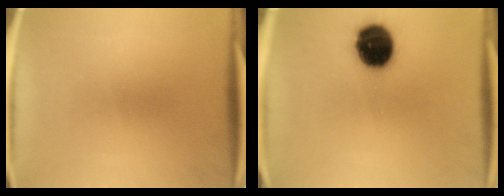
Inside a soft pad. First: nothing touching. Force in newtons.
{"total": 14.8}